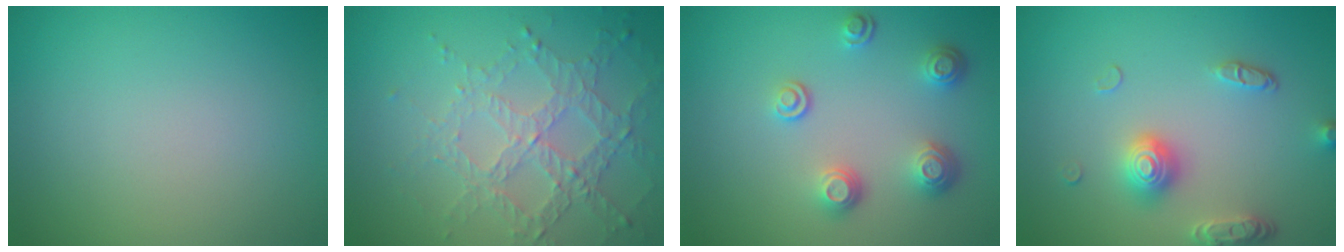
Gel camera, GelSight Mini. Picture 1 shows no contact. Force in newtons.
{"total": 4.6, "press": 3.2, "slide": 3.4}
{"total": 3.3, "press": 2.6, "slide": 2.0}
{"total": 3.5, "press": 3.1, "slide": 1.7}